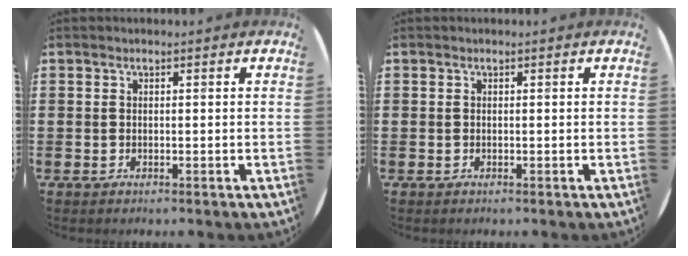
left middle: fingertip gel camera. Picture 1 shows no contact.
{"total": 0.0}